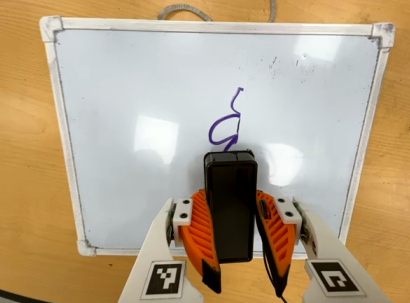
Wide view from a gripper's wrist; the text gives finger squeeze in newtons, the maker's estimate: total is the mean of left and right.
{"total": 7.7, "left": 6.9, "right": 8.5}